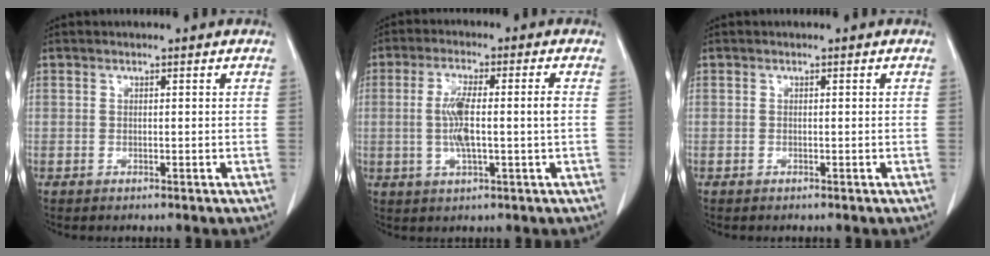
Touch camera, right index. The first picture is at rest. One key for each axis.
{"total": 7.5, "fx": -0.2, "fy": 0.6, "fz": 7.4, "tx": -0.149, "ty": 0.006, "tz": -0.004}
{"total": 0.0}